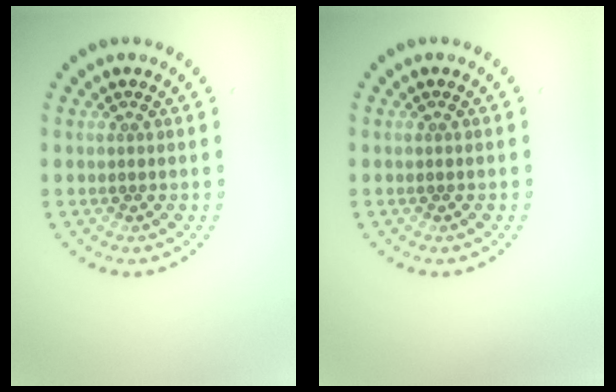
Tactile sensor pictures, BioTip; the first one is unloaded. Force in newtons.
{"total": 0.0}